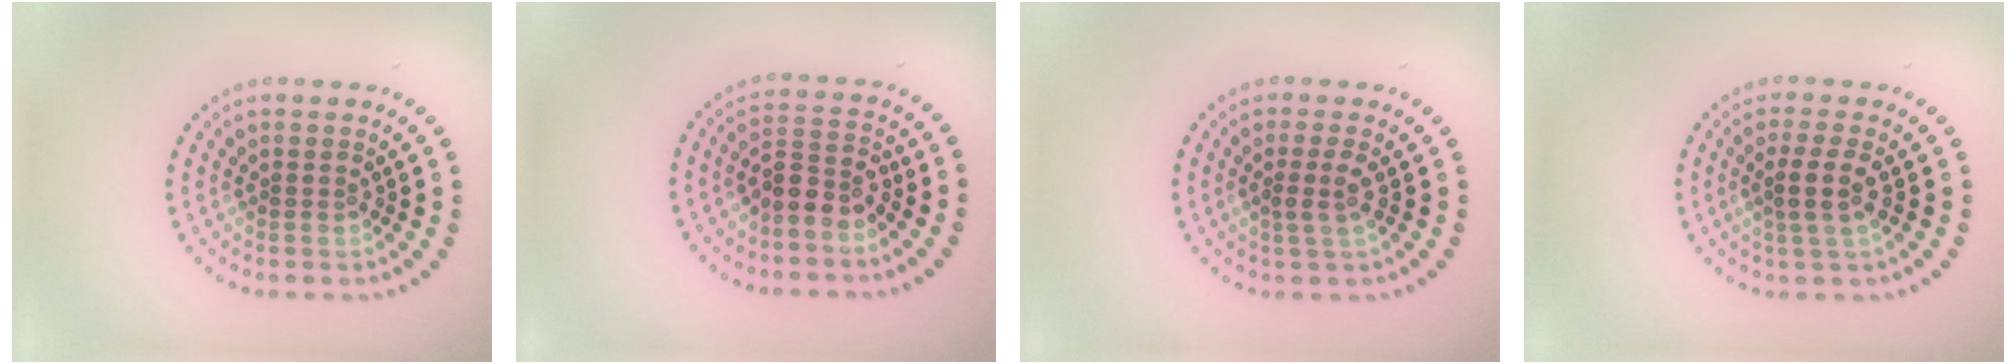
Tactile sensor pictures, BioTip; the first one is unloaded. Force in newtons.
{"total": 2.6, "press": 2.3, "slide": 1.2}
{"total": 1.8, "press": 1.4, "slide": 1.2}
{"total": 2.5, "press": 2.1, "slide": 1.4}